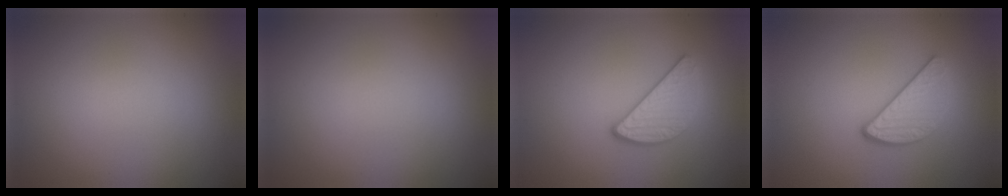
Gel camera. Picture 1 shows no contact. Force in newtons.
{"total": 0.0}
{"total": 3.0, "press": 2.6, "slide": 1.3}
{"total": 3.0, "press": 2.5, "slide": 1.6}